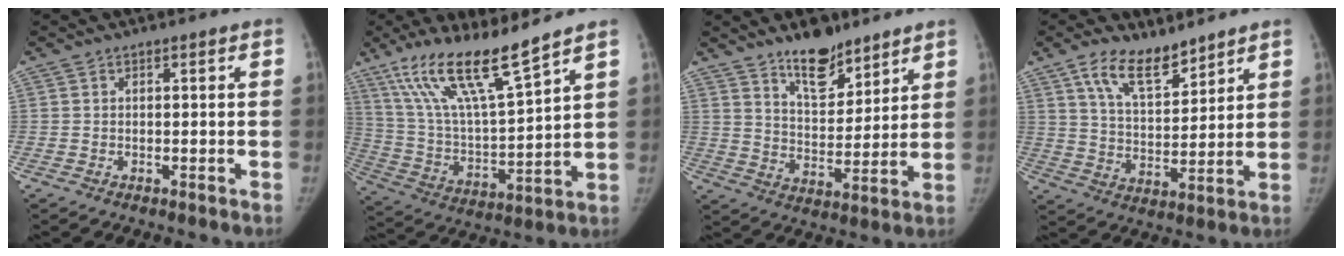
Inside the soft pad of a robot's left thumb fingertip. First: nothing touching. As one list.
[{"total": 17.3, "force": [12.4, 2.3, 11.9], "torque": [-0.209, -0.062, 0.243]}, {"total": 11.0, "force": [8.4, 4.7, 5.4], "torque": [-0.059, -0.067, 0.148]}, {"total": 10.5, "force": [7.6, 4.4, 5.7], "torque": [-0.082, -0.051, 0.146]}]